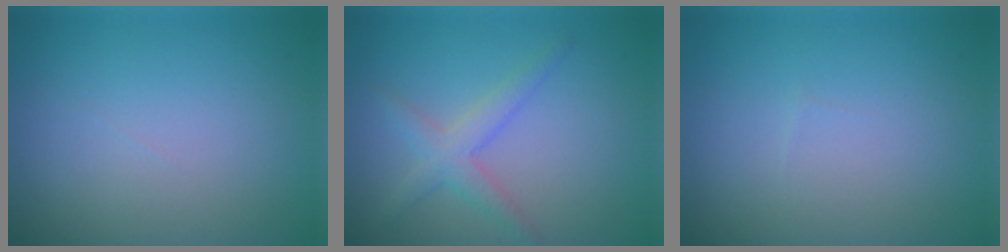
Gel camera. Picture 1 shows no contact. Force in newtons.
{"total": 1.9, "press": 1.9, "slide": 0.1}
{"total": 0.0}